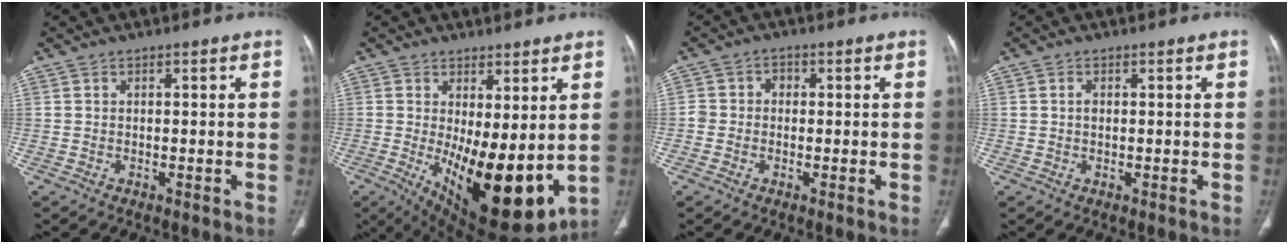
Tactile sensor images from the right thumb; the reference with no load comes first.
{"total": 17.7, "force": [-1.0, 7.1, 16.2], "torque": [-0.243, -0.042, 0.012]}
{"total": 3.0, "force": [-0.4, 2.7, 1.2], "torque": [-0.008, 0.015, -0.011]}
{"total": 1.7, "force": [0.2, 1.2, 1.2], "torque": [-0.015, 0.001, 0.002]}